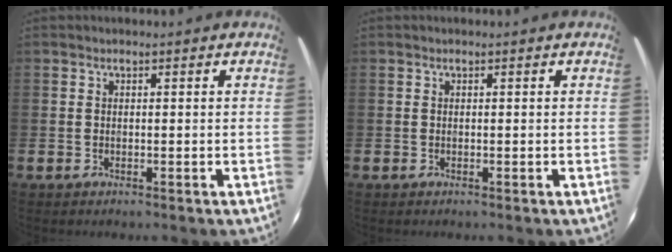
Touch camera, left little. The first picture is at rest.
{"total": 0.0}